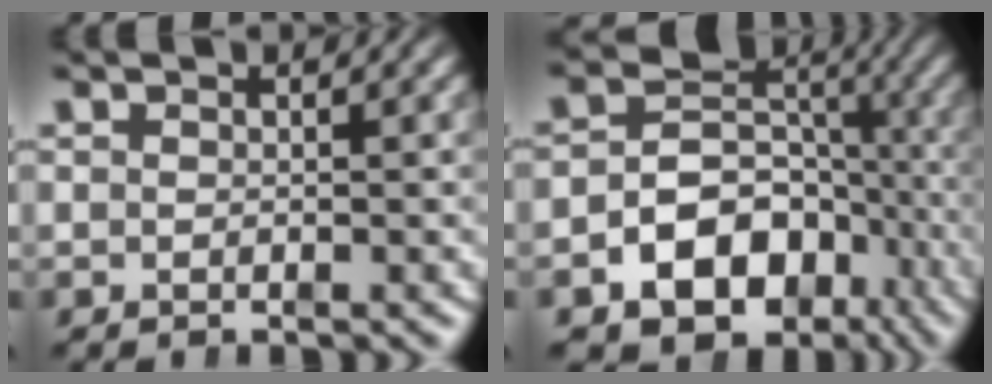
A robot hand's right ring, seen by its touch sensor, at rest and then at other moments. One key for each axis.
{"total": 16.2, "fx": -6.7, "fy": 13.0, "fz": 6.9, "tx": -0.132, "ty": -0.071, "tz": -0.093}